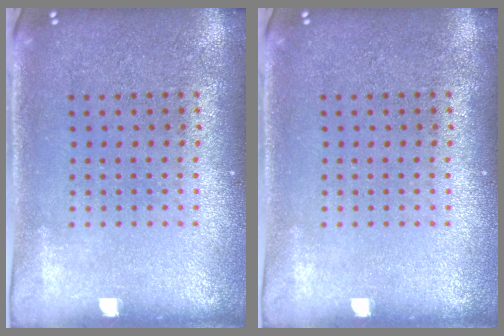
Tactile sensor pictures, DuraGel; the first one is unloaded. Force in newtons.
{"total": 0.0}